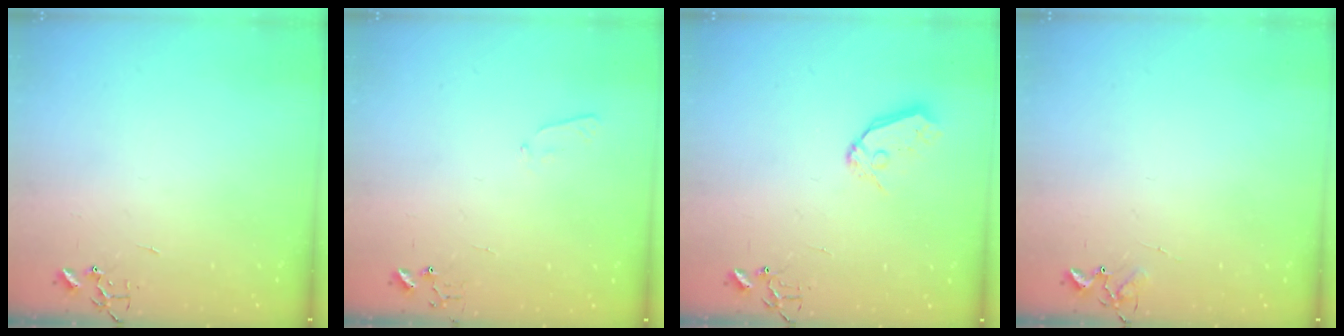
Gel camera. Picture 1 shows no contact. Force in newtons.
{"total": 3.9, "press": 3.9, "slide": 0.6}
{"total": 8.6, "press": 8.6, "slide": 0.7}
{"total": 6.1, "press": 6.0, "slide": 0.6}